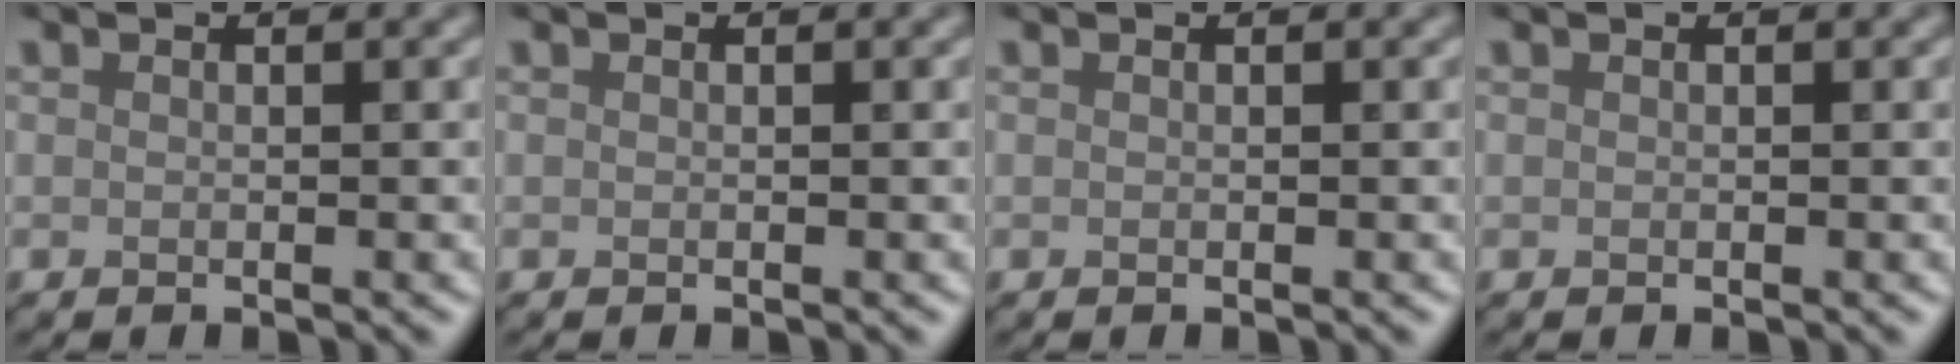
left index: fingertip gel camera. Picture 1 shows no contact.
{"total": 0.0}
{"total": 0.0}
{"total": 0.0}